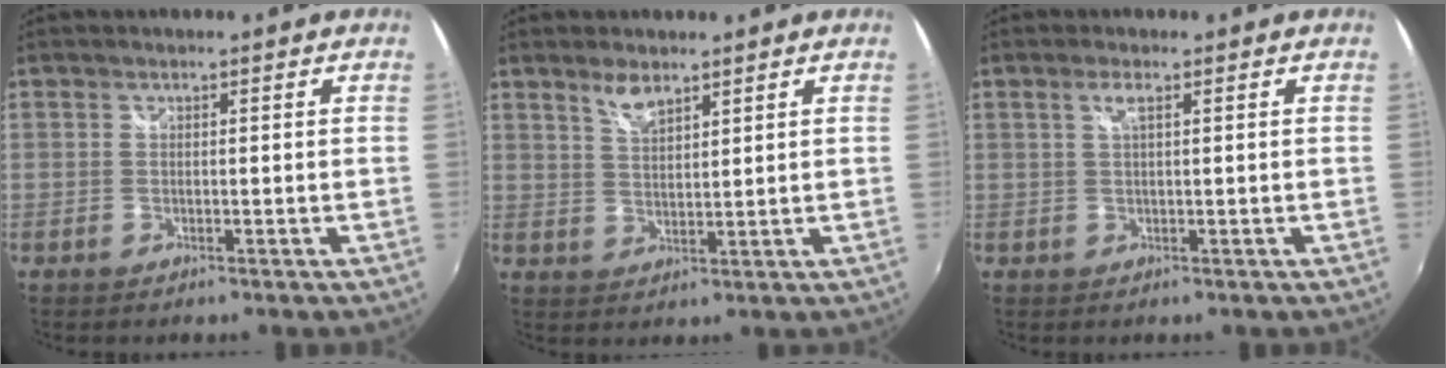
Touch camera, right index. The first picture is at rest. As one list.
[{"total": 4.0, "force": [3.1, 1.2, 2.2], "torque": [-0.040, 0.000, 0.057]}, {"total": 1.6, "force": [0.7, 0.0, 1.5], "torque": [-0.027, 0.002, 0.011]}]